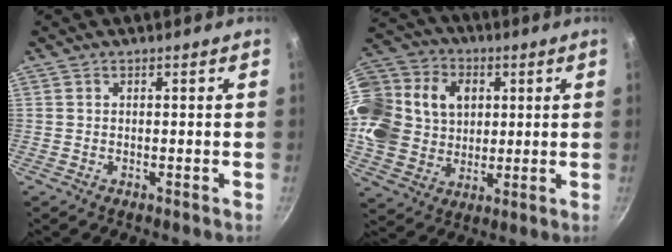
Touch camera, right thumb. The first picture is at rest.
{"total": 25.2, "force": [5.7, 20.5, 13.4], "torque": [-0.288, 0.026, 0.109]}